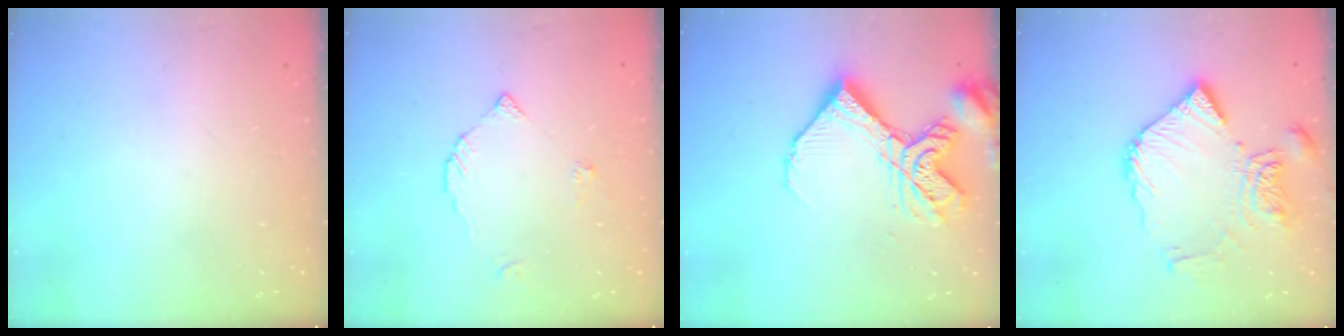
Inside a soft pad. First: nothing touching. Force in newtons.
{"total": 3.0, "press": 3.0, "slide": 0.3}
{"total": 16.2, "press": 16.1, "slide": 2.2}
{"total": 14.0, "press": 13.9, "slide": 1.6}